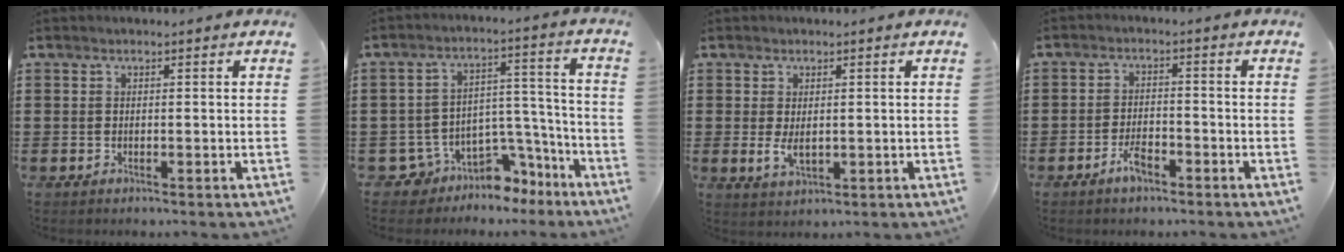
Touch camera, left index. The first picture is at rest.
{"total": 7.6, "force": [-6.3, 4.1, 1.5], "torque": [-0.025, 0.028, -0.112]}
{"total": 2.9, "force": [0.2, 1.5, 2.6], "torque": [-0.051, -0.003, 0.000]}
{"total": 3.8, "force": [-2.5, 1.4, 2.5], "torque": [-0.049, 0.007, -0.049]}